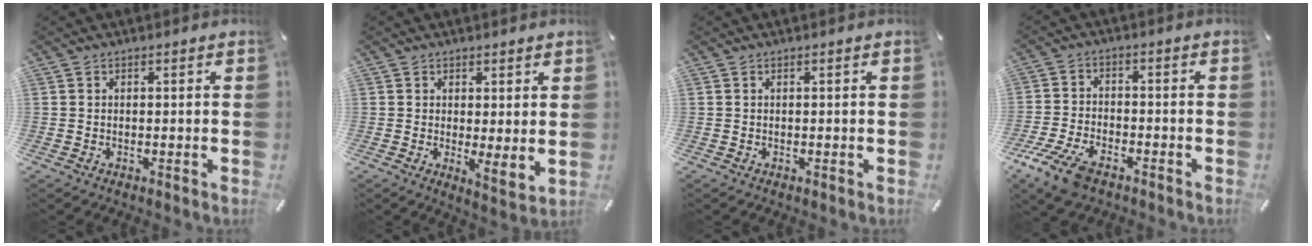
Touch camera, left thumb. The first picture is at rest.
{"total": 3.3, "force": [1.8, 1.3, 2.4], "torque": [-0.031, -0.021, 0.033]}
{"total": 0.0}
{"total": 9.1, "force": [-6.0, 4.4, 5.3], "torque": [-0.124, 0.019, -0.116]}